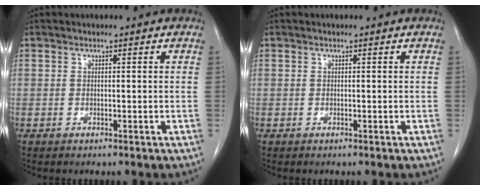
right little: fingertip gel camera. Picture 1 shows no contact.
{"total": 0.0}